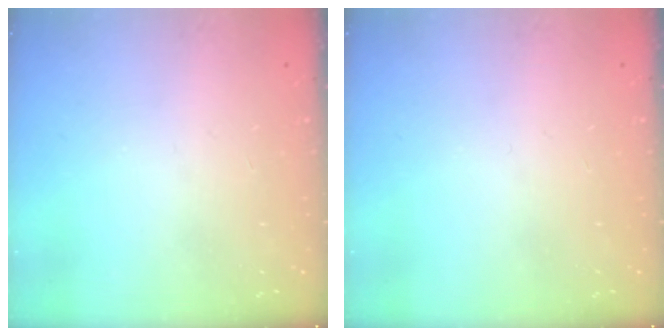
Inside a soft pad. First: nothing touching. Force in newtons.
{"total": 0.0}